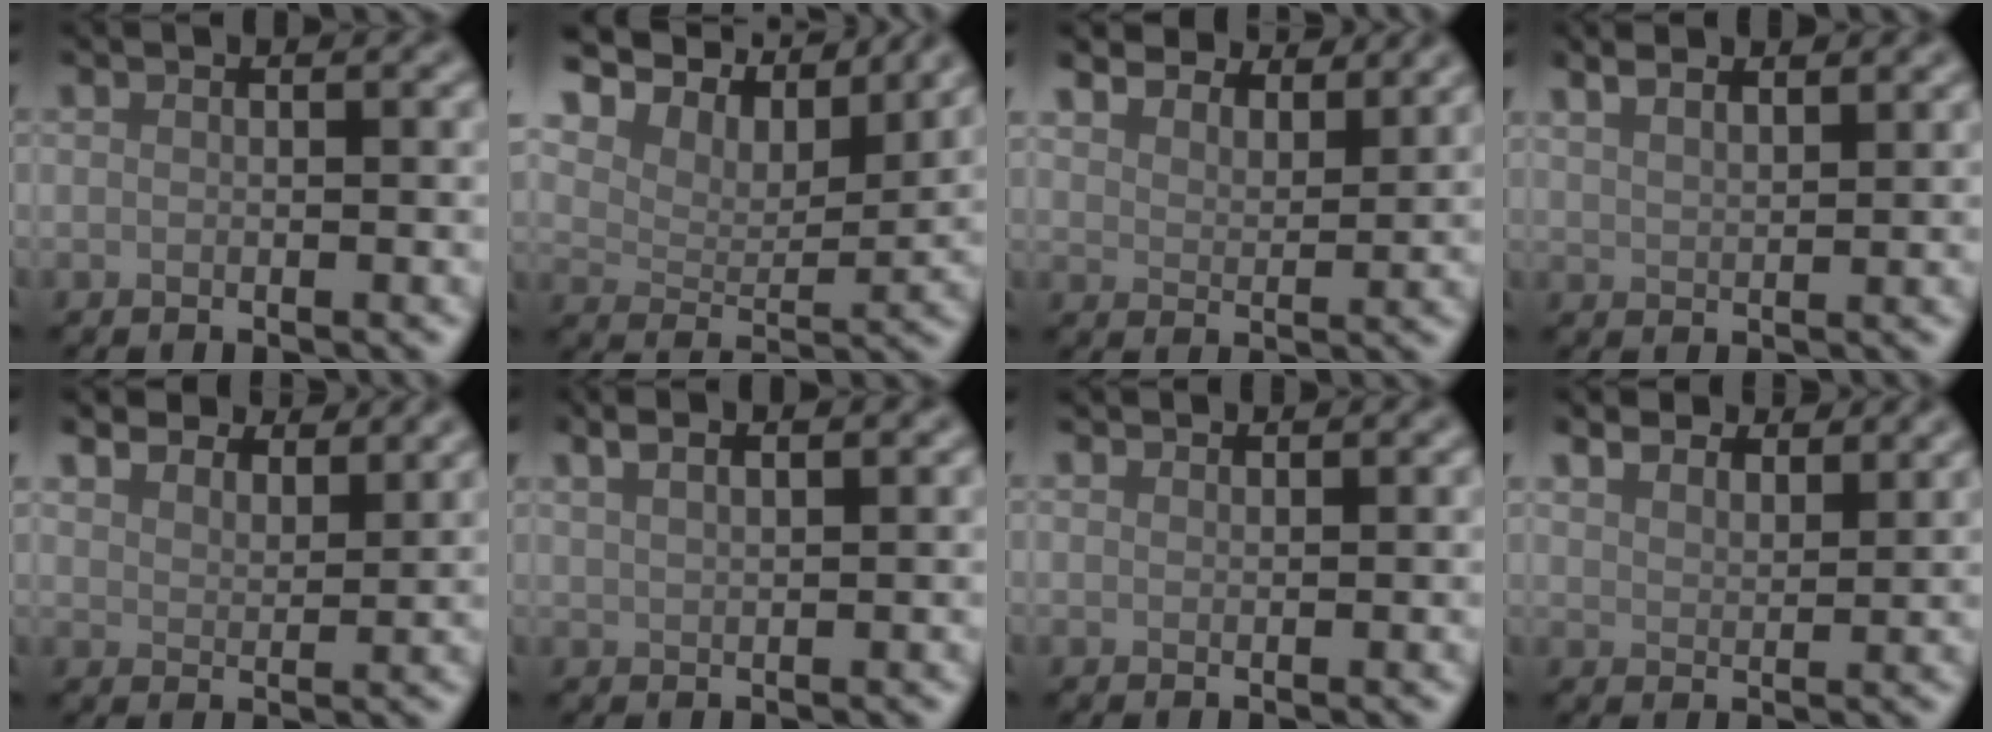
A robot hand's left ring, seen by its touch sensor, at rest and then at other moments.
{"total": 8.8, "force": [7.0, 3.3, 4.1], "torque": [-0.081, 0.006, 0.099]}
{"total": 6.3, "force": [5.8, 1.7, 1.8], "torque": [-0.040, -0.001, 0.090]}
{"total": 3.4, "force": [2.7, 1.1, 1.8], "torque": [-0.021, 0.012, 0.034]}
{"total": 5.6, "force": [5.1, 1.6, 1.6], "torque": [-0.035, 0.002, 0.077]}
{"total": 3.0, "force": [2.1, 0.9, 2.0], "torque": [-0.025, 0.006, 0.030]}
{"total": 1.5, "force": [1.5, 0.3, 0.1], "torque": [-0.003, 0.002, 0.026]}
{"total": 5.2, "force": [4.6, 1.8, 1.7], "torque": [-0.034, -0.002, 0.075]}